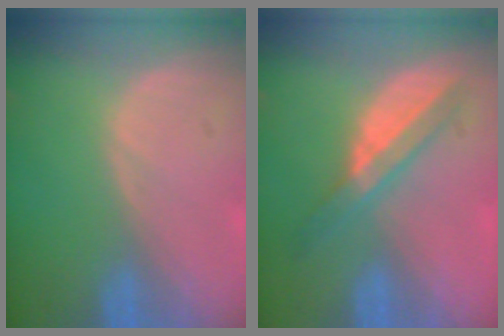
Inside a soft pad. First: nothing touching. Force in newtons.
{"total": 5.9, "press": 5.2, "slide": 2.7}